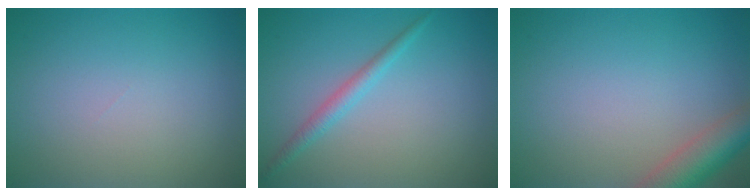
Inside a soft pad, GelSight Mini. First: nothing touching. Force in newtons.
{"total": 1.7, "press": 1.7, "slide": 0.1}
{"total": 4.7, "press": 4.7, "slide": 0.4}